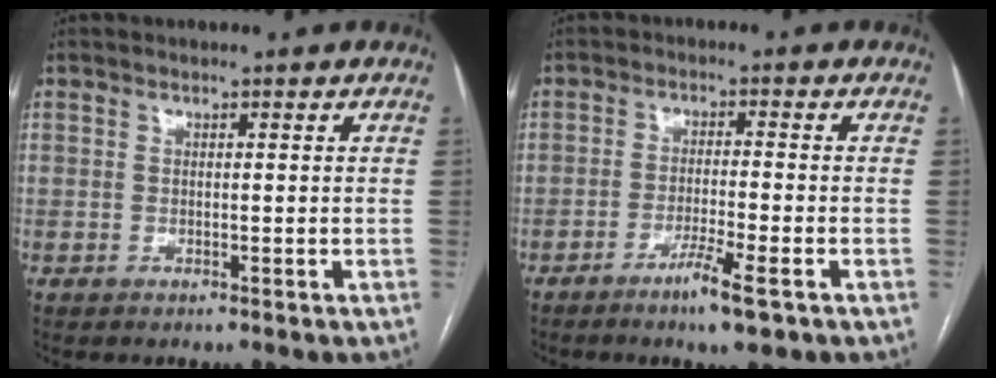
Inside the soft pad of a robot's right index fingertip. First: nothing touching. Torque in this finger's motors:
{"motor_torque": [-0.11, 0.33, -0.46, -0.04]}